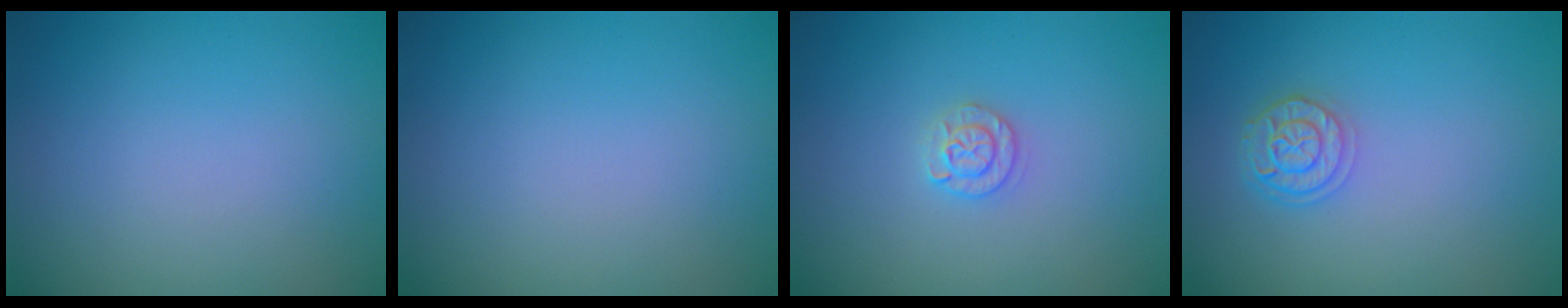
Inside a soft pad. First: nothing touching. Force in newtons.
{"total": 0.0}
{"total": 1.7, "press": 1.7, "slide": 0.3}
{"total": 2.3, "press": 1.9, "slide": 1.3}